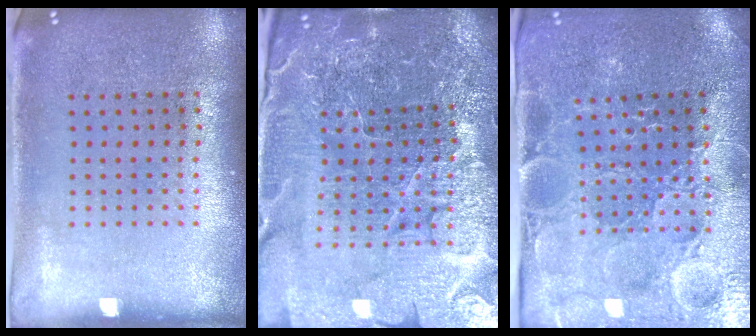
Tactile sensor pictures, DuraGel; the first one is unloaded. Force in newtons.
{"total": 5.7, "press": 5.3, "slide": 2.1}
{"total": 3.8, "press": 3.7, "slide": 0.5}